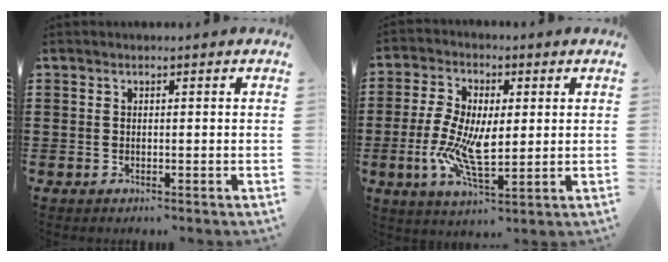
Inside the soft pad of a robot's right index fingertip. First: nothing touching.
{"total": 9.1, "force": [-1.0, 4.2, 8.0], "torque": [-0.171, -0.001, -0.017]}